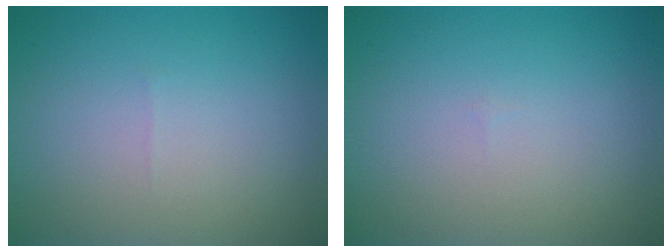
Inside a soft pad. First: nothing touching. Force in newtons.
{"total": 0.0}